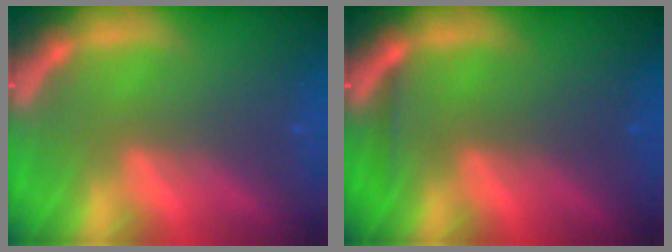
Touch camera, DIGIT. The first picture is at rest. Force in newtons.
{"total": 0.9}